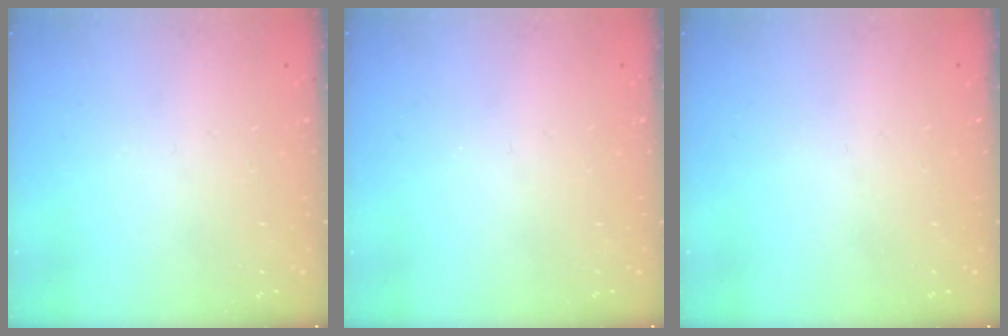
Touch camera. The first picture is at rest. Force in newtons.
{"total": 0.0}
{"total": 0.0}